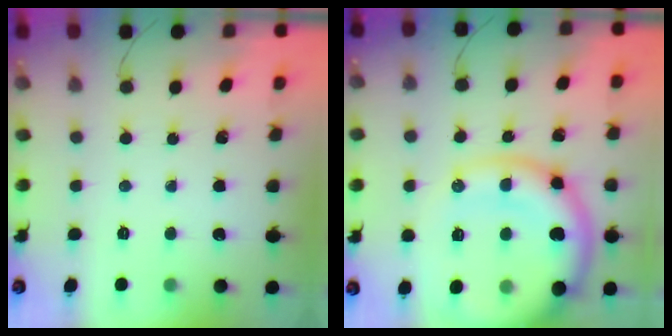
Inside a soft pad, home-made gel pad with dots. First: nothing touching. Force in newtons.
{"total": 17.5, "press": 17.3, "slide": 2.9}